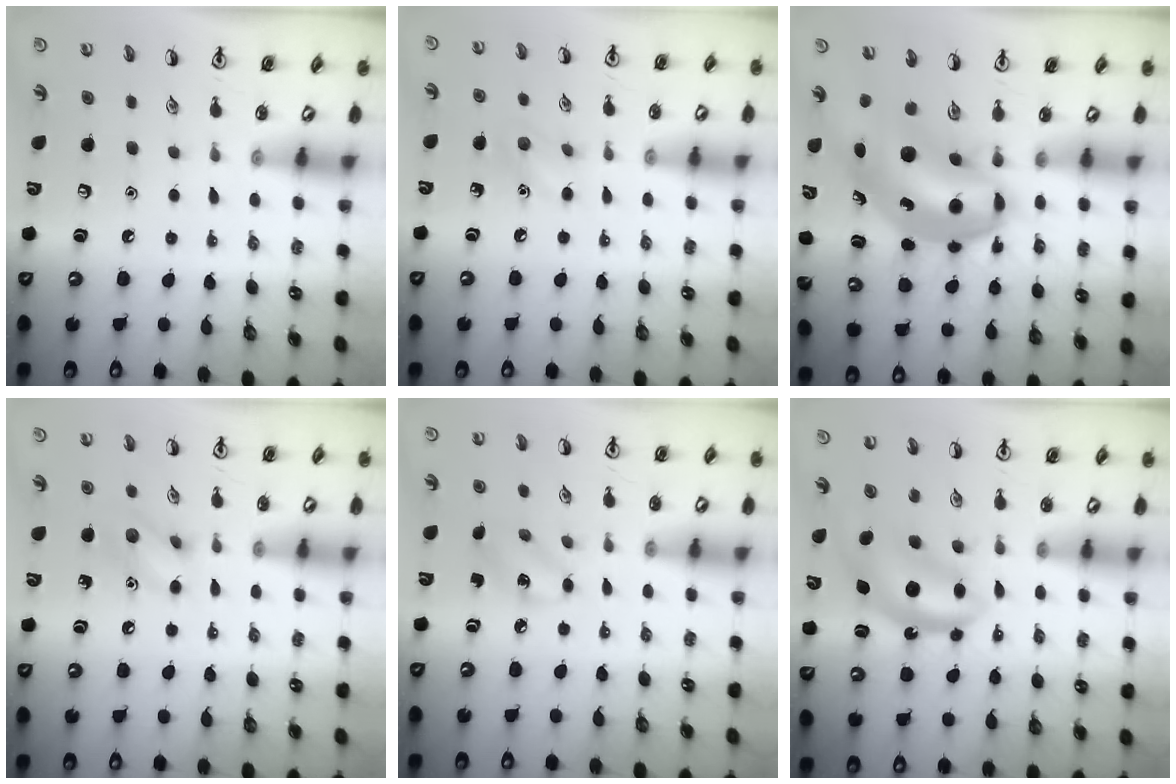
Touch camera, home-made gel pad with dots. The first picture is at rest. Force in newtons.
{"total": 7.4, "press": 7.1, "slide": 2.1}
{"total": 9.2, "press": 8.8, "slide": 2.5}
{"total": 7.9, "press": 7.9, "slide": 0.5}
{"total": 3.5, "press": 3.3, "slide": 1.2}
{"total": 6.5, "press": 6.3, "slide": 1.5}